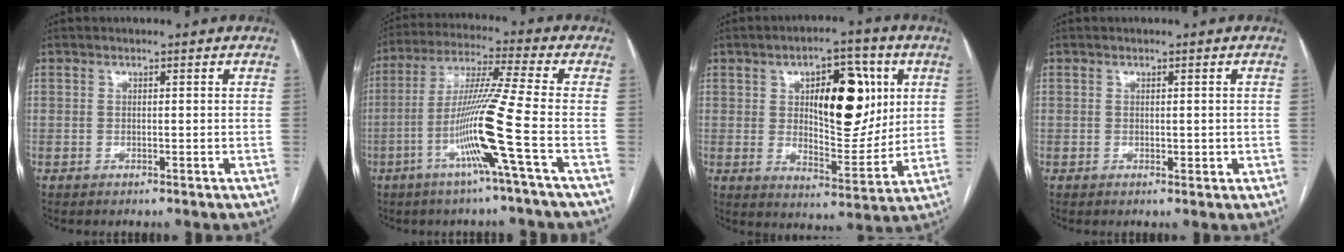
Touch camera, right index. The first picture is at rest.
{"total": 12.4, "force": [-4.3, -2.6, 11.3], "torque": [-0.222, -0.009, -0.089]}
{"total": 14.3, "force": [3.7, 5.9, 12.4], "torque": [-0.185, 0.016, 0.063]}
{"total": 1.2, "force": [-0.1, 0.8, 0.9], "torque": [-0.010, 0.000, 0.002]}